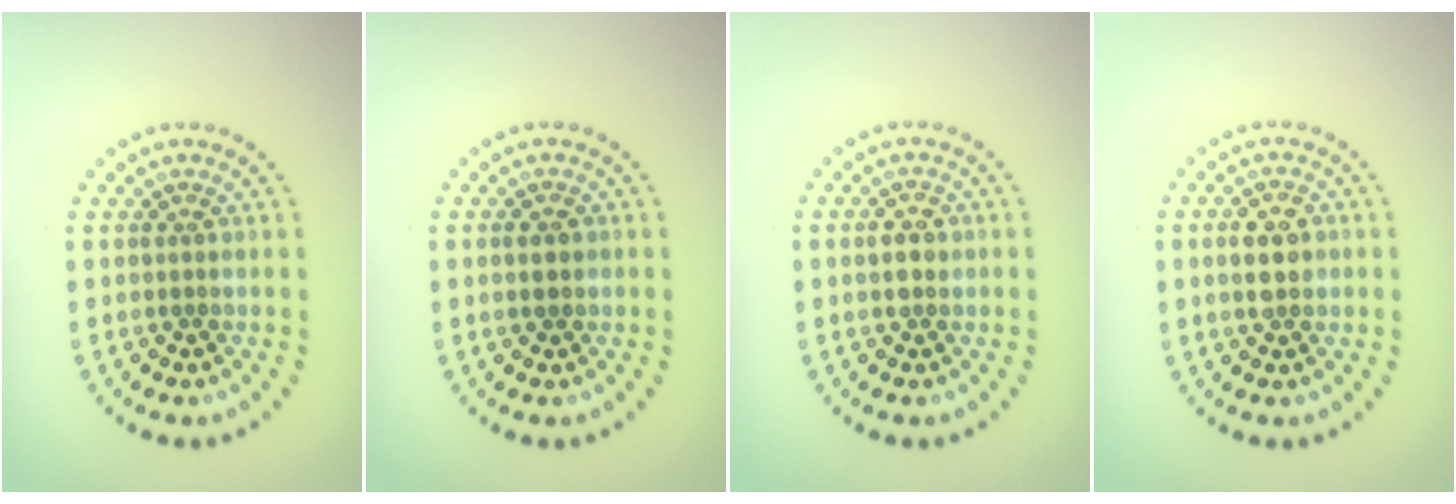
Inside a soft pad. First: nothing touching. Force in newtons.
{"total": 1.2, "press": 1.2, "slide": 0.2}
{"total": 1.6, "press": 1.6, "slide": 0.0}
{"total": 2.6, "press": 2.6, "slide": 0.2}